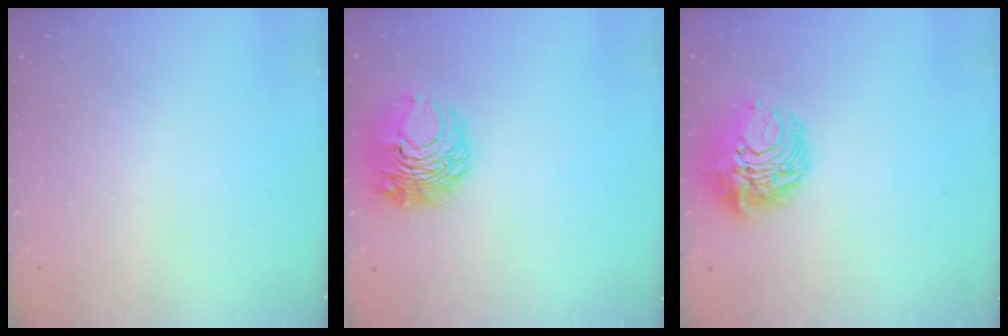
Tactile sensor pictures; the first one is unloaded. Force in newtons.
{"total": 10.0, "press": 10.0, "slide": 0.6}
{"total": 10.4, "press": 10.3, "slide": 1.0}